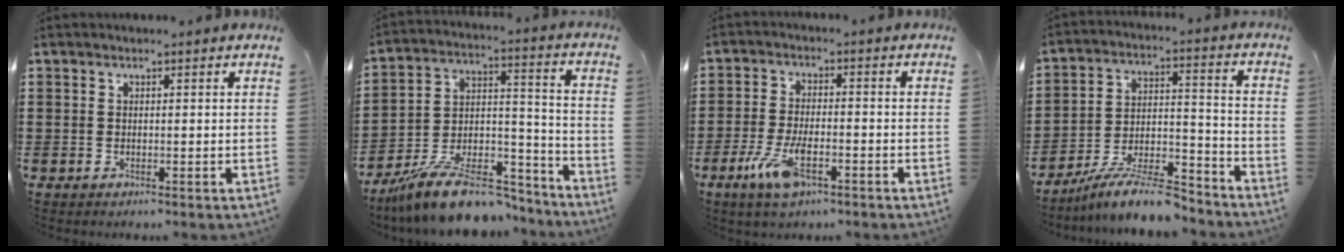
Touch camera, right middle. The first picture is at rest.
{"total": 13.2, "force": [-11.0, 3.7, 6.4], "torque": [-0.105, 0.045, -0.200]}
{"total": 7.6, "force": [-3.5, 2.8, 6.2], "torque": [-0.138, -0.012, -0.065]}
{"total": 10.6, "force": [-9.3, 1.5, 4.9], "torque": [-0.083, 0.024, -0.179]}